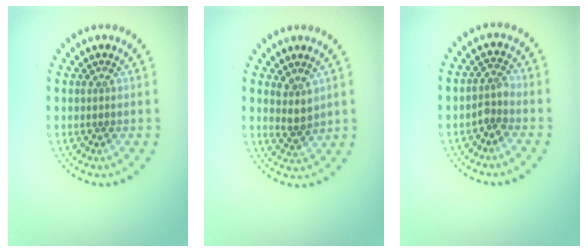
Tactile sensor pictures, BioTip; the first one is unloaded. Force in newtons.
{"total": 2.2, "press": 1.8, "slide": 1.3}
{"total": 1.8, "press": 1.4, "slide": 1.2}